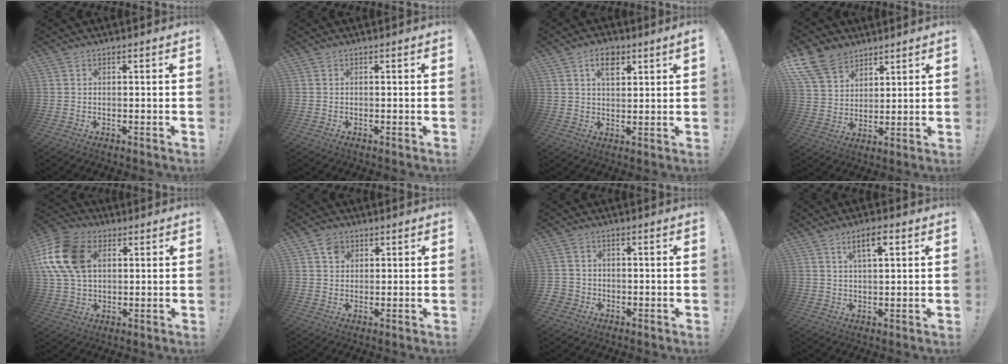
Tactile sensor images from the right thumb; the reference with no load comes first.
{"total": 0.0}
{"total": 6.2, "force": [3.4, 3.0, 4.2], "torque": [-0.078, -0.003, 0.060]}
{"total": 12.6, "force": [8.6, 8.0, 4.4], "torque": [-0.096, -0.048, 0.172]}
{"total": 18.3, "force": [4.7, 12.8, 12.2], "torque": [-0.243, 0.000, 0.092]}
{"total": 4.1, "force": [1.8, 3.5, 1.2], "torque": [-0.017, -0.001, 0.032]}
{"total": 3.2, "force": [-0.7, 3.0, 0.9], "torque": [-0.016, 0.004, -0.013]}
{"total": 5.9, "force": [2.5, 1.1, 5.3], "torque": [-0.091, 0.000, 0.035]}